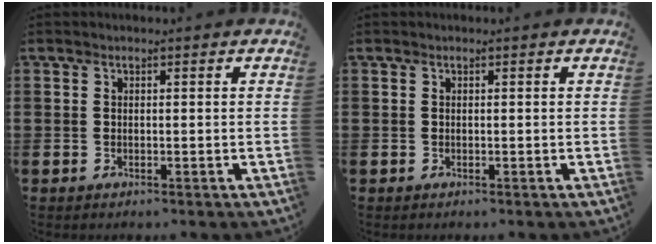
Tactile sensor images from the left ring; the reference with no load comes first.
{"total": 0.0}